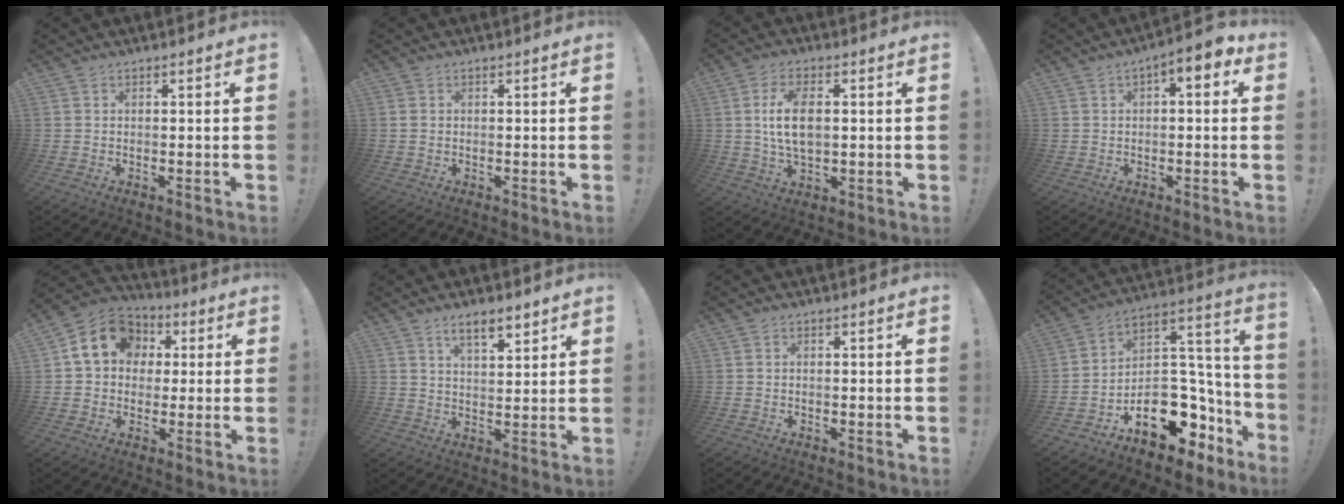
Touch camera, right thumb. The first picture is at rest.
{"total": 0.7, "force": [0.1, 0.7, 0.3], "torque": [-0.008, 0.004, 0.002]}
{"total": 9.9, "force": [1.0, 5.4, 8.2], "torque": [-0.152, -0.001, 0.018]}
{"total": 4.7, "force": [1.0, 2.1, 4.0], "torque": [-0.051, -0.006, 0.013]}
{"total": 13.8, "force": [3.5, 11.4, 7.0], "torque": [-0.086, -0.001, 0.070]}
{"total": 7.1, "force": [5.1, 2.4, 4.4], "torque": [-0.056, -0.029, 0.086]}
{"total": 0.0}
{"total": 17.4, "force": [-8.4, 11.7, 9.8], "torque": [-0.107, 0.044, -0.118]}